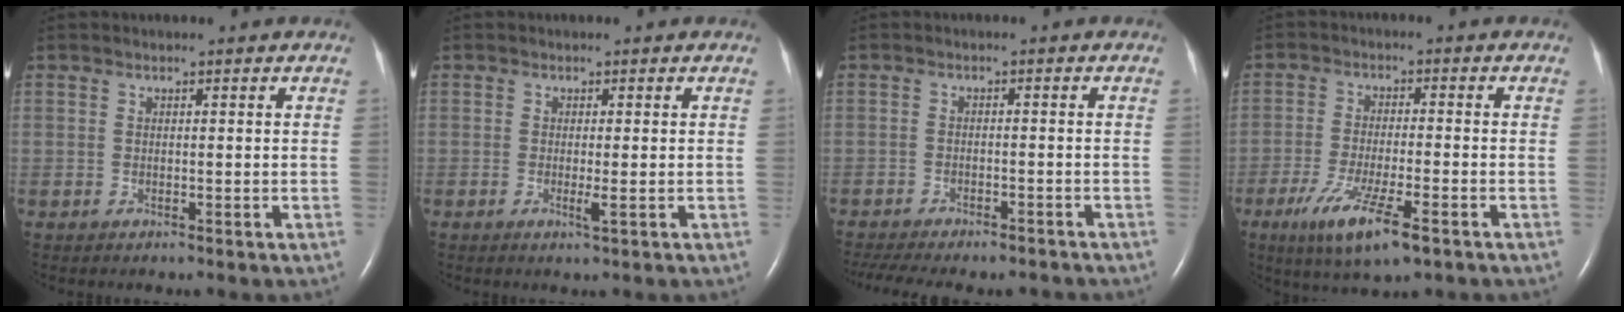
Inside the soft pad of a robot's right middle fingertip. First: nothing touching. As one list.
[{"total": 1.4, "force": [-0.3, -0.1, 1.4], "torque": [-0.025, -0.004, -0.007]}, {"total": 13.5, "force": [-11.8, 3.5, 5.6], "torque": [-0.117, -0.010, -0.157]}, {"total": 9.6, "force": [-5.2, 1.4, 7.9], "torque": [-0.152, -0.024, -0.084]}]